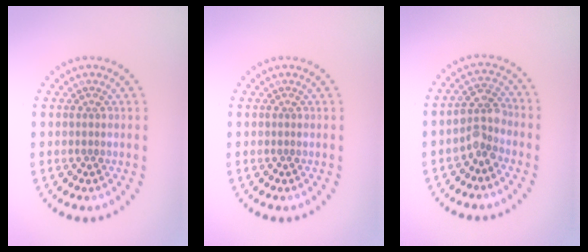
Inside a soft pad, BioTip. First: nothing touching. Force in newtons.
{"total": 0.0}
{"total": 2.9, "press": 2.6, "slide": 1.3}